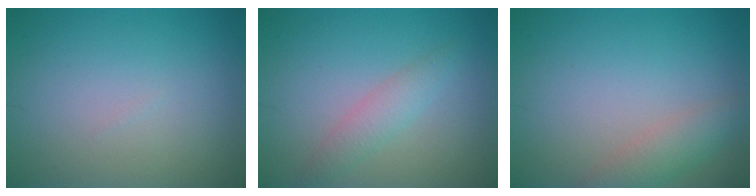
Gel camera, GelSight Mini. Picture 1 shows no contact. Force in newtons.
{"total": 2.1, "press": 2.1, "slide": 0.1}
{"total": 2.6, "press": 2.6, "slide": 0.1}